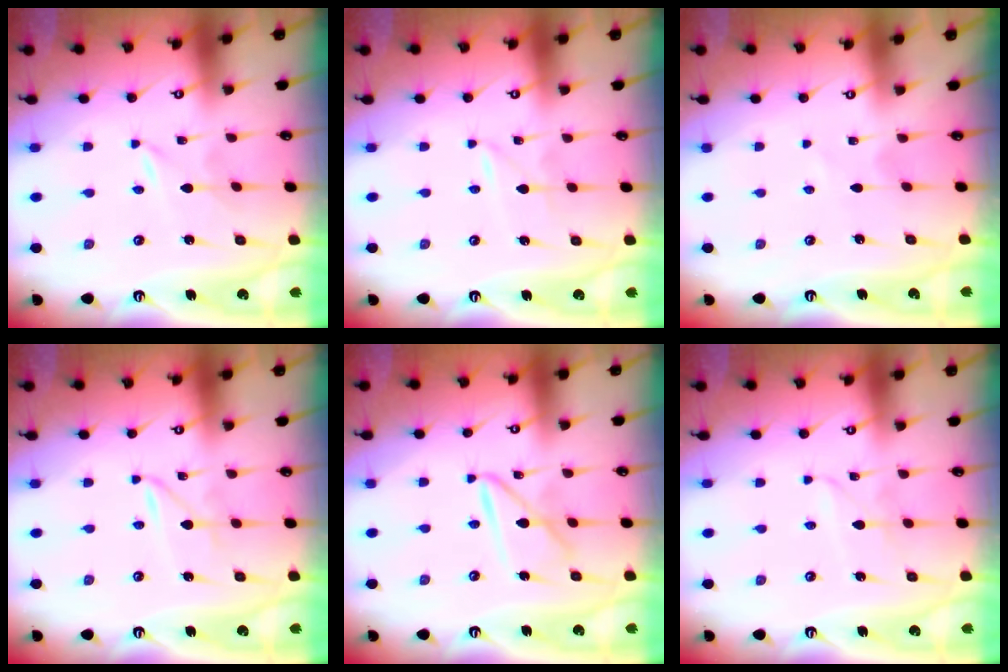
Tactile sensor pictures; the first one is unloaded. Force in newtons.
{"total": 1.6, "press": 1.6, "slide": 0.2}
{"total": 1.8, "press": 1.7, "slide": 0.3}
{"total": 1.5, "press": 1.5, "slide": 0.2}
{"total": 9.8, "press": 9.8, "slide": 0.9}
{"total": 3.5, "press": 3.5, "slide": 0.4}